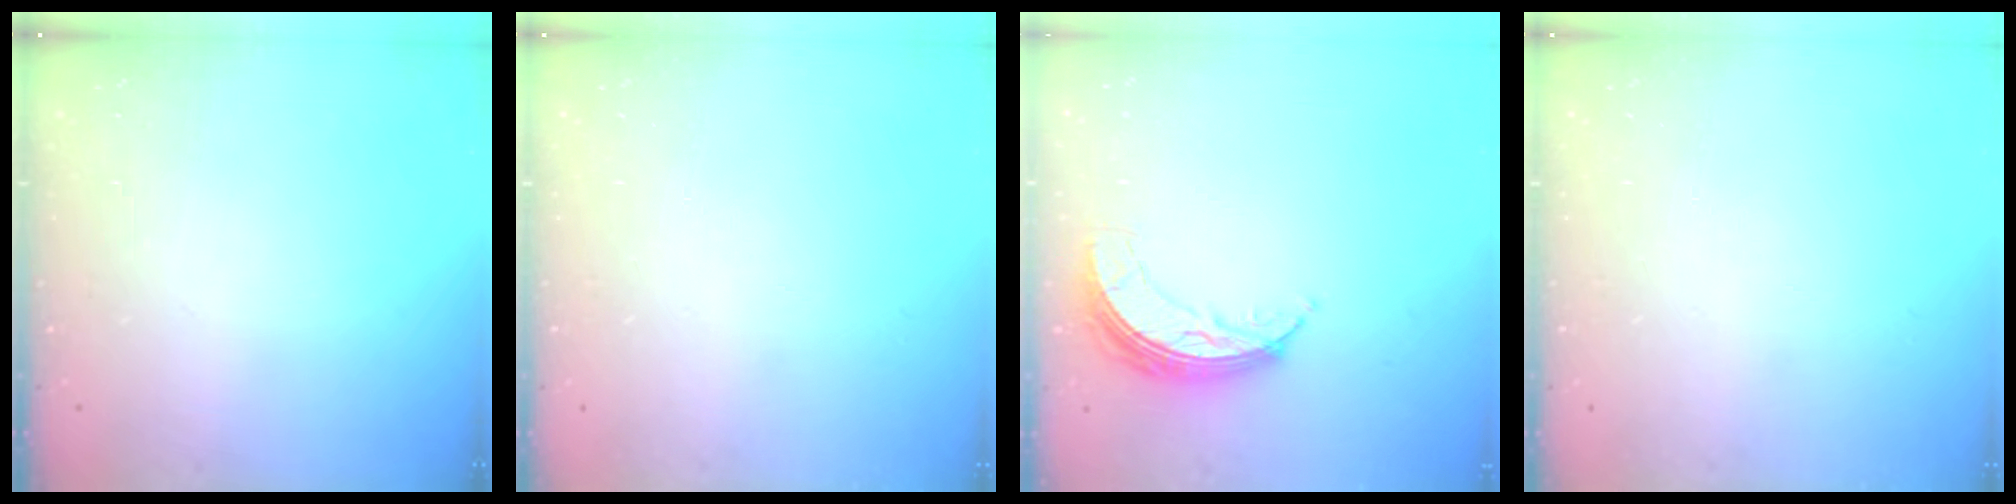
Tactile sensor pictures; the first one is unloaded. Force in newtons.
{"total": 0.0}
{"total": 7.2, "press": 7.2, "slide": 0.3}
{"total": 0.0}